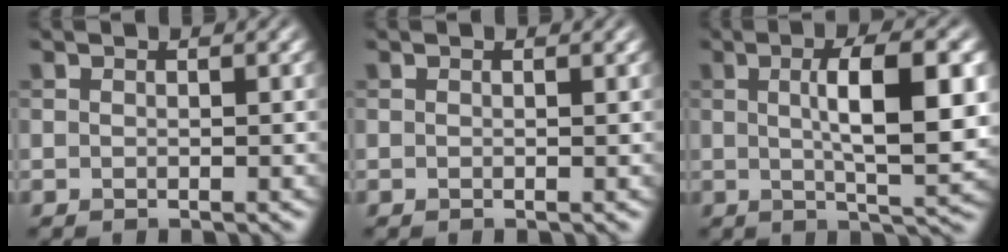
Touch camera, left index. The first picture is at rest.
{"total": 0.0}
{"total": 8.2, "force": [1.1, 2.1, 7.8], "torque": [-0.107, 0.005, 0.017]}